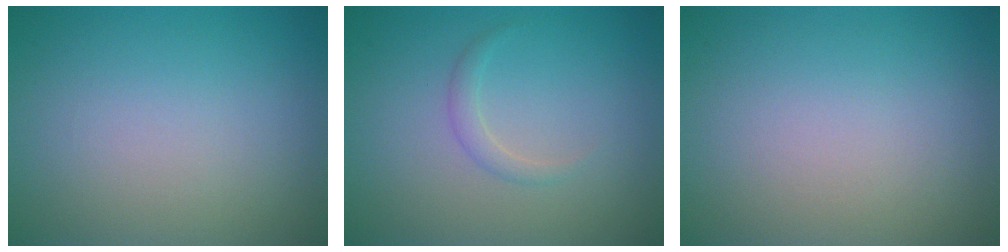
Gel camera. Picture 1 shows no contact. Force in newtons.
{"total": 1.1, "press": 1.1, "slide": 0.1}
{"total": 0.0}